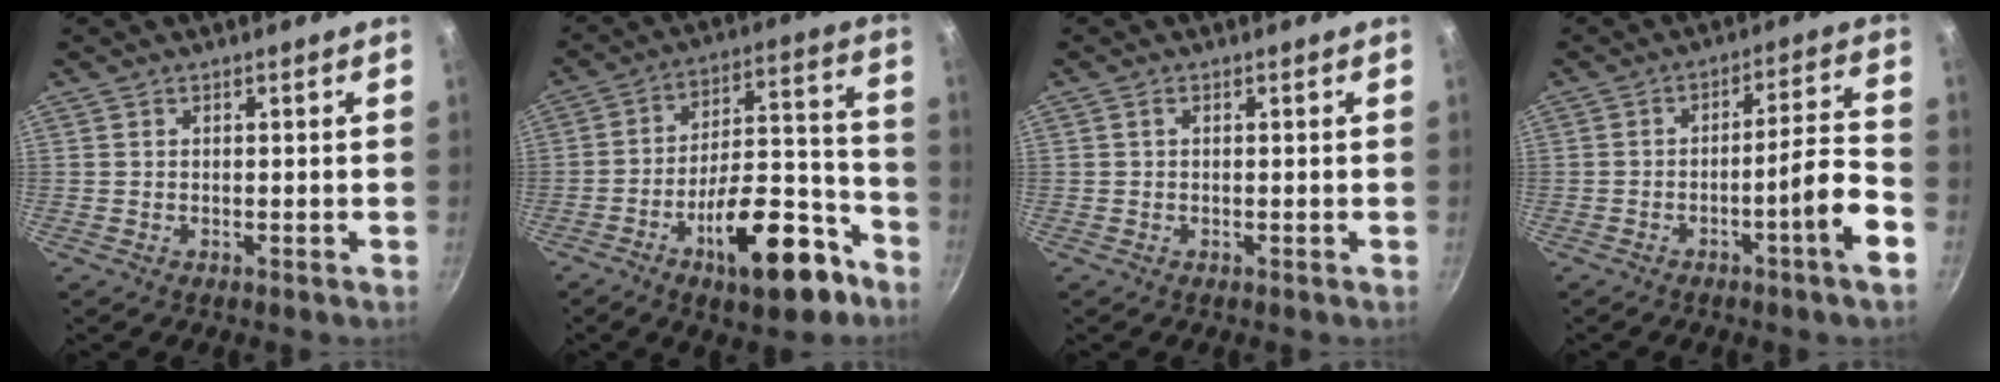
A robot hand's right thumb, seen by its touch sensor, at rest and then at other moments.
{"total": 19.7, "force": [-10.7, 8.0, 14.4], "torque": [-0.174, 0.086, -0.156]}
{"total": 0.8, "force": [0.2, 0.4, 0.6], "torque": [-0.011, 0.003, 0.003]}
{"total": 10.0, "force": [-4.6, 0.3, 8.9], "torque": [-0.130, 0.044, -0.069]}